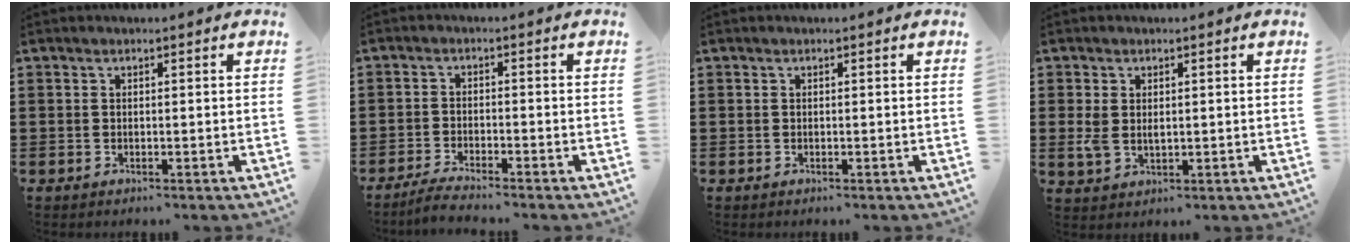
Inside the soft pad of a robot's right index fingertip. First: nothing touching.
{"total": 2.7, "force": [-2.6, -0.1, 0.7], "torque": [-0.012, 0.005, -0.052]}
{"total": 0.0}
{"total": 2.4, "force": [0.3, 1.6, 1.8], "torque": [-0.038, 0.005, 0.005]}